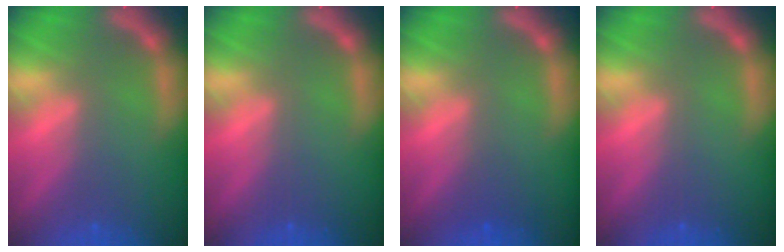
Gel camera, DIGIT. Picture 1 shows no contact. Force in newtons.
{"total": 0.0}
{"total": 1.0}
{"total": 0.0}